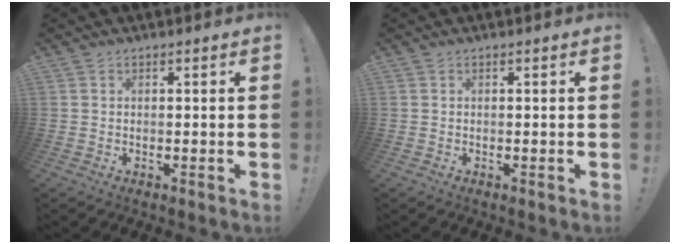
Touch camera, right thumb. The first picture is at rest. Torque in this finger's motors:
{"motor_torque": [0.00, 0.00, 0.00, 0.00, 0.00]}